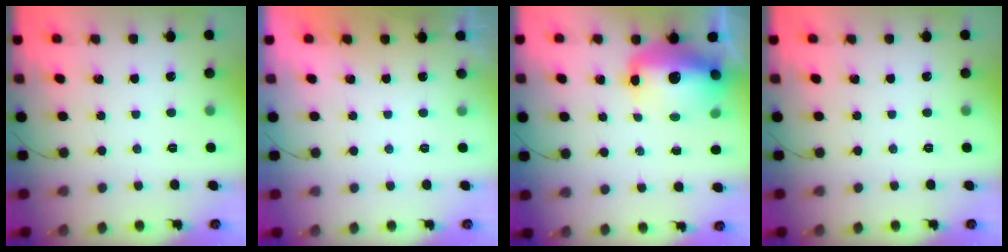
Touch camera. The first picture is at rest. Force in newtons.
{"total": 1.8, "press": 0.1, "slide": 1.8}
{"total": 15.9, "press": 15.4, "slide": 3.8}
{"total": 0.0}